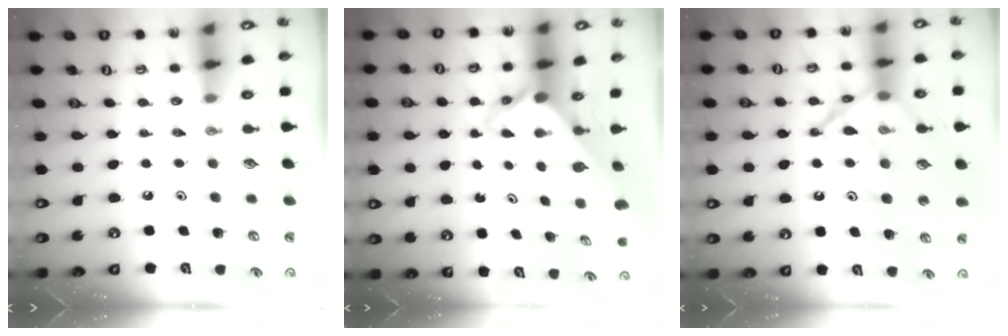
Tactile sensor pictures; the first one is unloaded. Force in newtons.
{"total": 2.8, "press": 2.8, "slide": 0.1}
{"total": 15.0, "press": 14.9, "slide": 1.7}